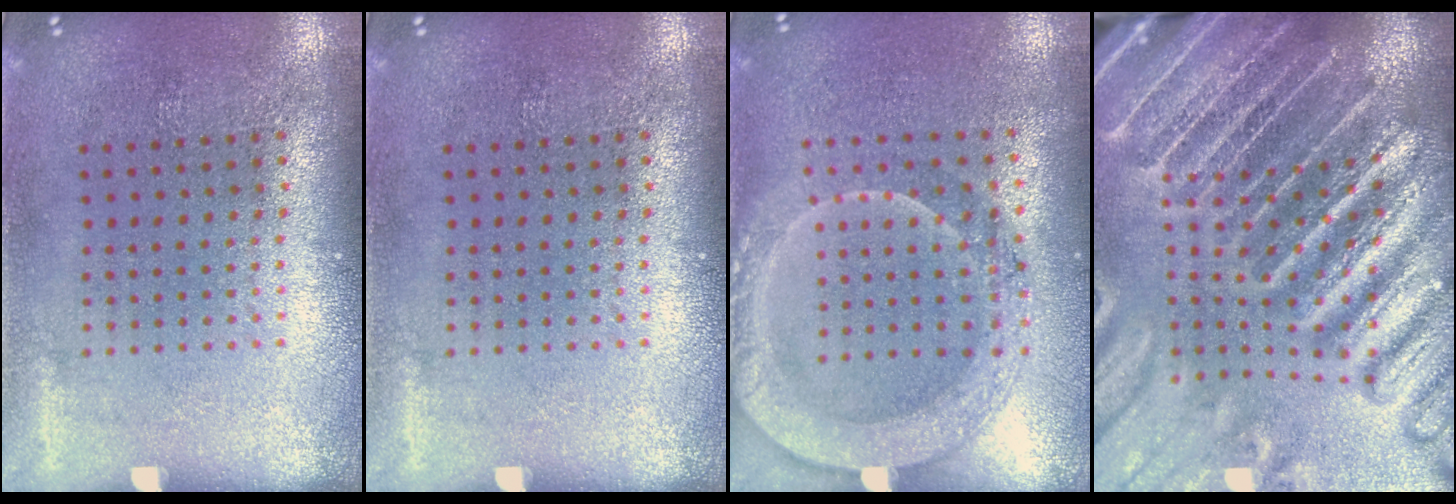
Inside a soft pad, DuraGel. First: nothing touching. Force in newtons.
{"total": 0.0}
{"total": 2.0, "press": 1.9, "slide": 0.6}
{"total": 5.6, "press": 4.8, "slide": 2.8}